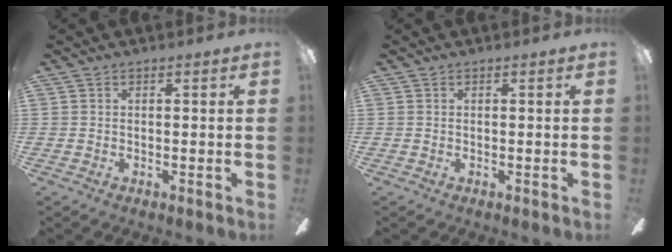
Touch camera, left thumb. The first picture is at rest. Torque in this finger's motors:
{"motor_torque": [0.00, 0.00, 0.11, 0.11, 0.00]}